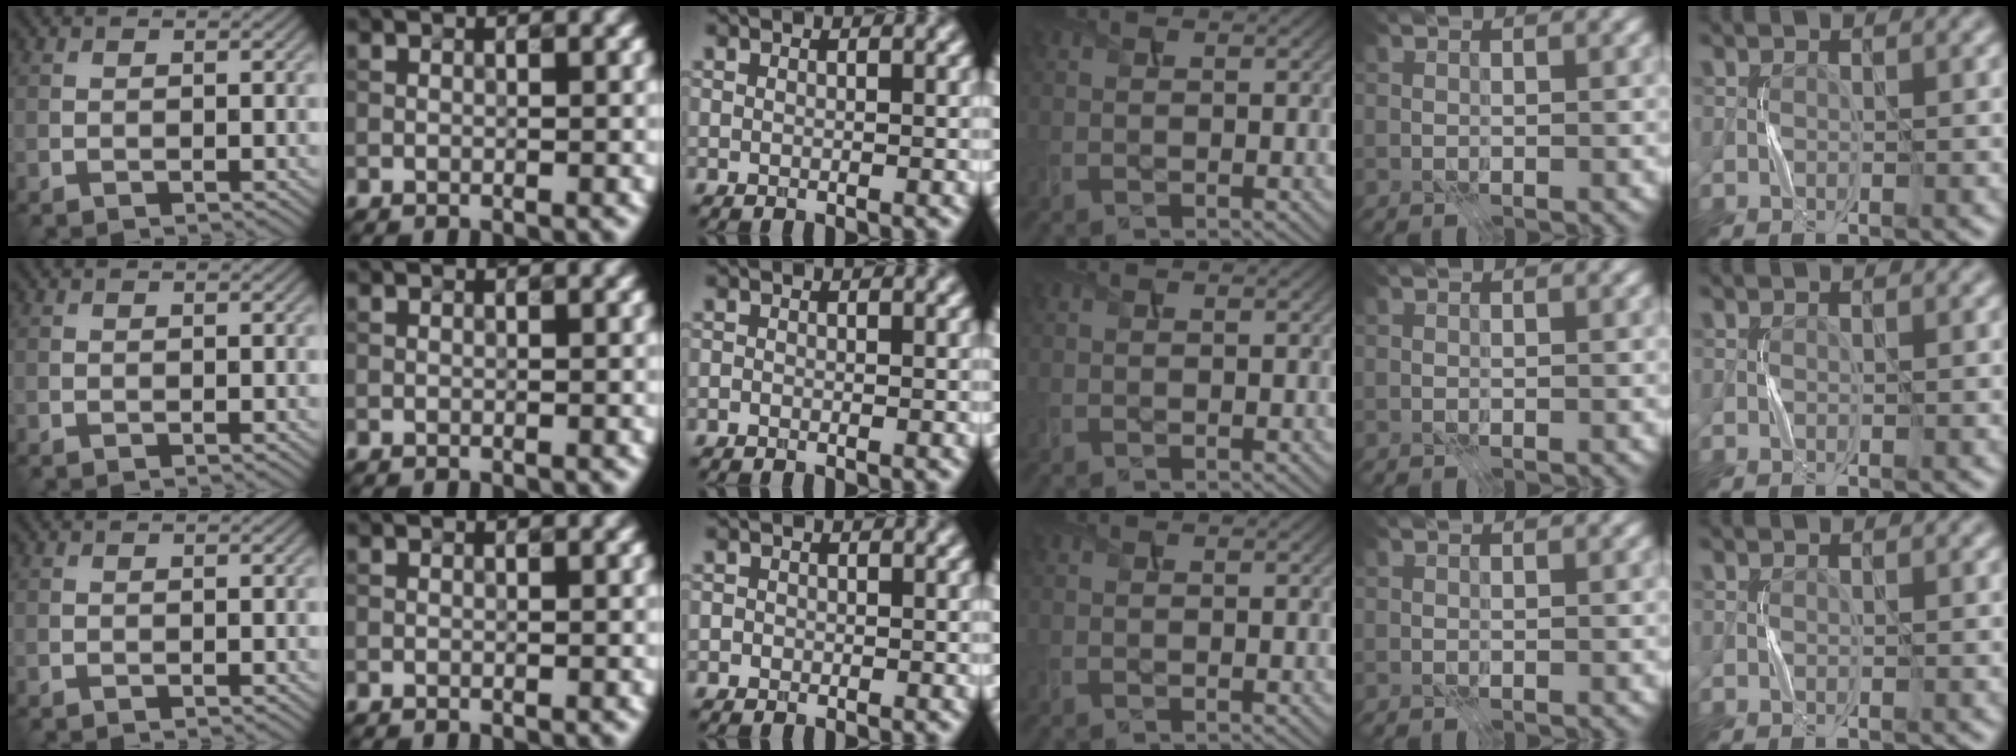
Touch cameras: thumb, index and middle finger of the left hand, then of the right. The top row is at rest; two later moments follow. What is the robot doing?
{"motion": "press", "object": "gel pad"}